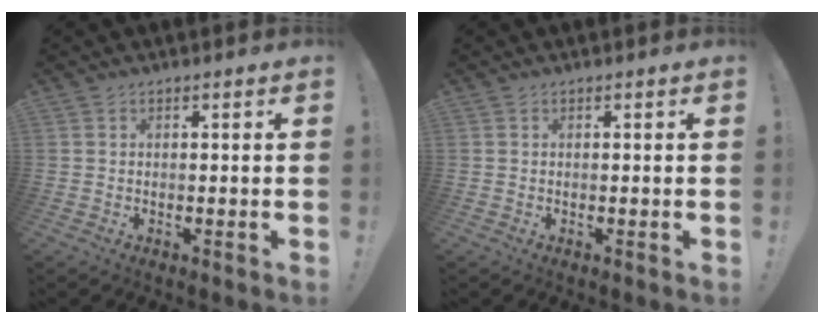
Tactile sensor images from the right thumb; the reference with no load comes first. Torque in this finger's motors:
{"motor_torque": [-0.03, 0.01, 0.06, -0.06, 0.00]}